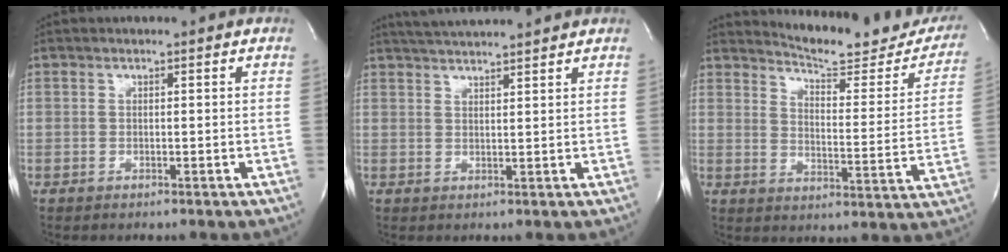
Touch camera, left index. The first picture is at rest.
{"total": 7.4, "force": [6.9, -0.4, 2.6], "torque": [-0.050, 0.028, 0.106]}
{"total": 18.0, "force": [16.8, 3.8, 5.2], "torque": [-0.055, -0.059, 0.197]}